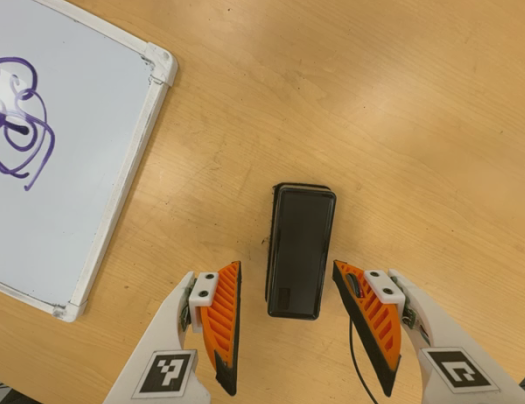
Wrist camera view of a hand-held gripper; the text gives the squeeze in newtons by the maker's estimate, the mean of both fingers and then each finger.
{"total": 0.0}